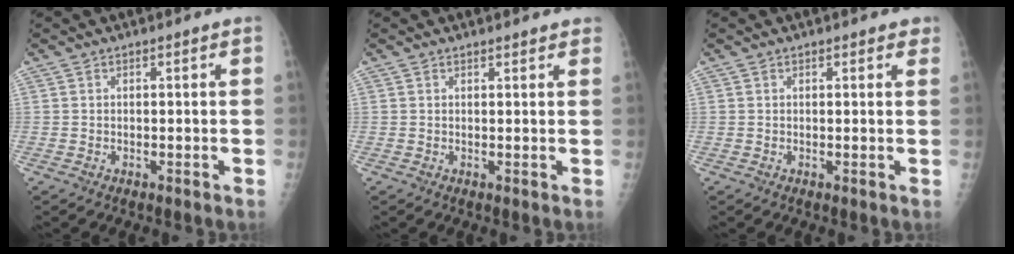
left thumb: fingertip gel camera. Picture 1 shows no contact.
{"total": 1.8, "force": [1.6, 0.6, 0.7], "torque": [0.002, -0.002, 0.017]}
{"total": 1.9, "force": [1.3, 1.0, 1.0], "torque": [0.004, -0.003, 0.010]}